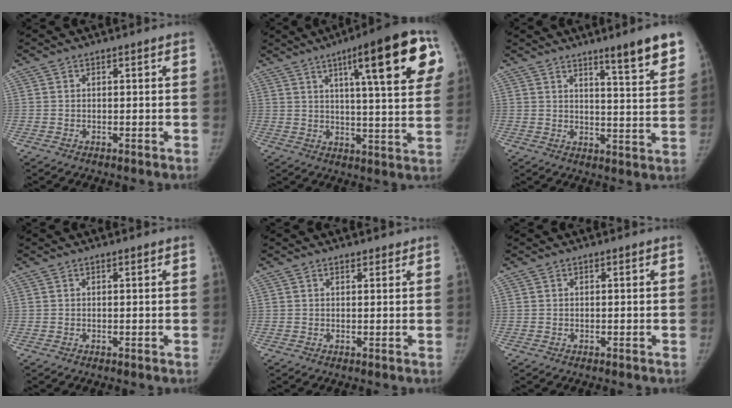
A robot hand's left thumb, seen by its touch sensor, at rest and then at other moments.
{"total": 20.1, "force": [8.5, 4.0, 17.8], "torque": [-0.215, -0.011, 0.114]}
{"total": 10.3, "force": [6.9, 0.9, 7.5], "torque": [-0.085, -0.042, 0.097]}
{"total": 0.0}
{"total": 1.1, "force": [0.9, 0.6, 0.2], "torque": [0.005, -0.004, 0.011]}
{"total": 0.0}